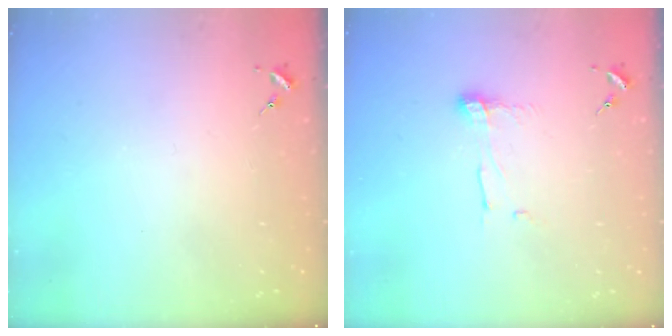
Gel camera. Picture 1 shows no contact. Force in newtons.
{"total": 7.0, "press": 7.0, "slide": 0.2}